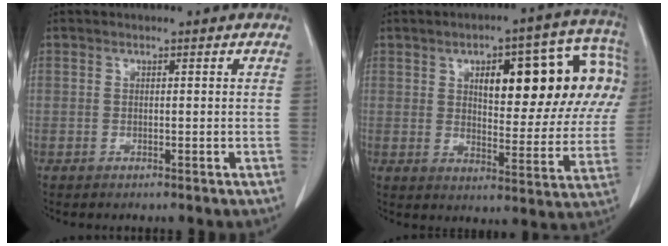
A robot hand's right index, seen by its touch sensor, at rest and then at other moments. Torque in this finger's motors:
{"motor_torque": [1.28, 0.86, 0.44, 0.12]}